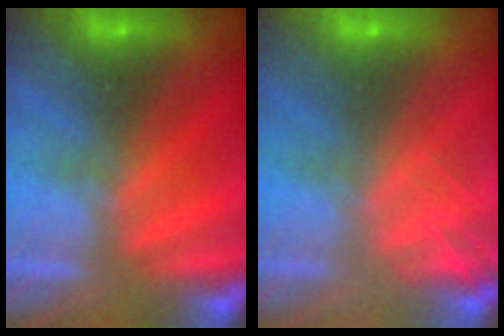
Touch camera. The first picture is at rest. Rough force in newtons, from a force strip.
{"total": 2.0}